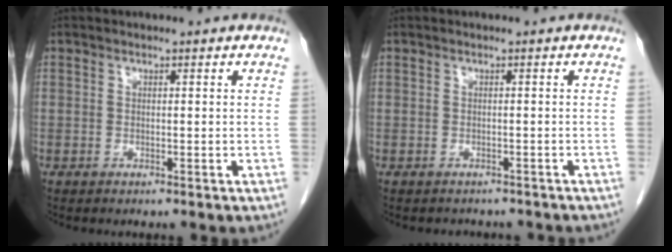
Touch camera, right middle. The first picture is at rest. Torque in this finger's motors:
{"motor_torque": [0.01, 0.00, -0.03, 0.00]}